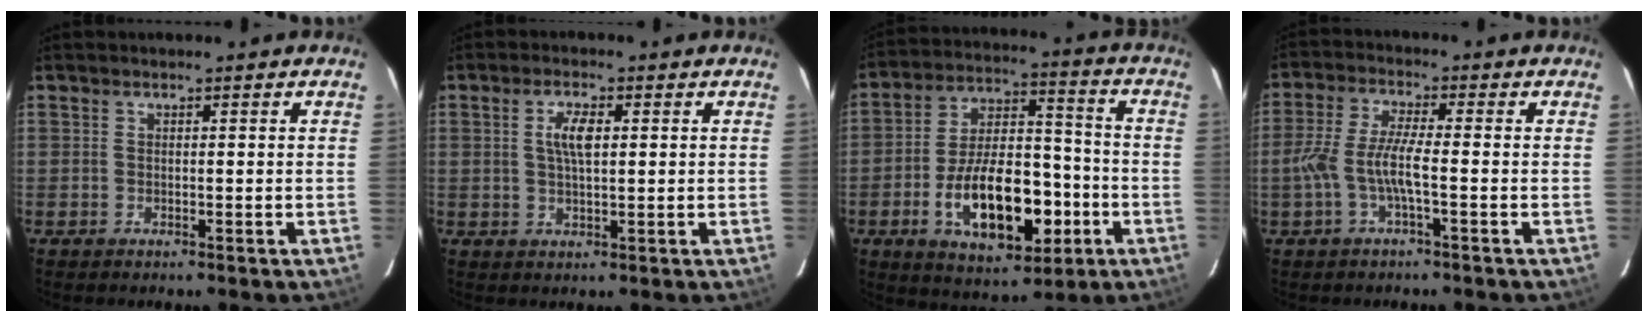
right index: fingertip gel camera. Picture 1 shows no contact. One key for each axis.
{"total": 4.2, "fx": 0.9, "fy": 1.5, "fz": 3.8, "tx": -0.071, "ty": 0.005, "tz": 0.017}
{"total": 18.0, "fx": -6.2, "fy": 8.8, "fz": 14.5, "tx": -0.268, "ty": 0.010, "tz": -0.085}
{"total": 6.9, "fx": -2.1, "fy": 0.7, "fz": 6.6, "tx": -0.143, "ty": 0.002, "tz": -0.038}